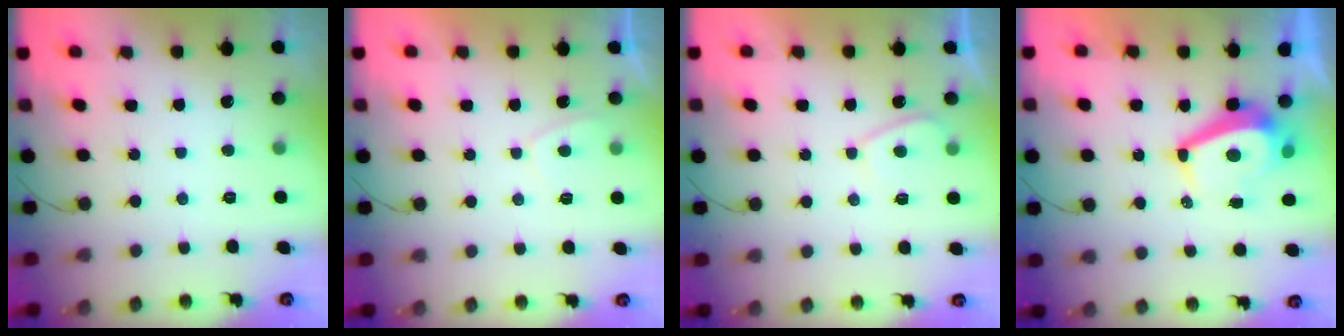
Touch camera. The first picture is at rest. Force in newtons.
{"total": 1.9, "press": 1.9, "slide": 0.6}
{"total": 2.8, "press": 2.8, "slide": 0.7}
{"total": 6.1, "press": 6.1, "slide": 0.8}